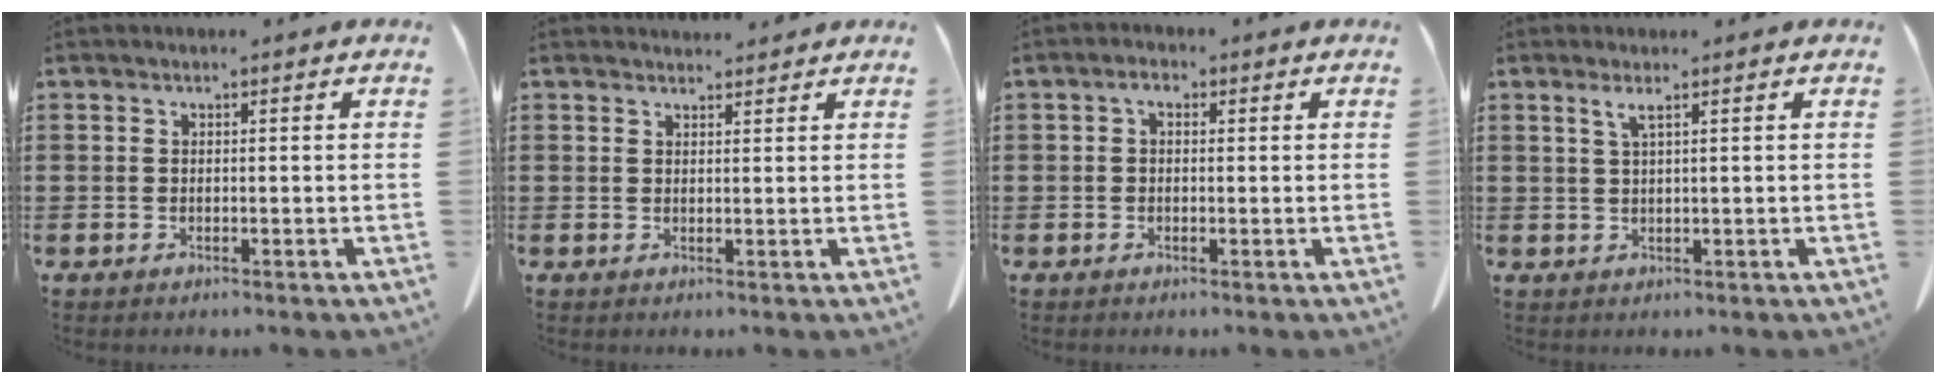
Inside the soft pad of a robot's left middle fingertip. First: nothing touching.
{"total": 1.6, "force": [1.6, 0.4, 0.1], "torque": [0.002, -0.002, 0.029]}
{"total": 1.8, "force": [0.0, 1.1, 1.5], "torque": [-0.031, 0.006, -0.001]}
{"total": 1.6, "force": [0.8, -0.2, 1.3], "torque": [-0.029, -0.002, 0.014]}